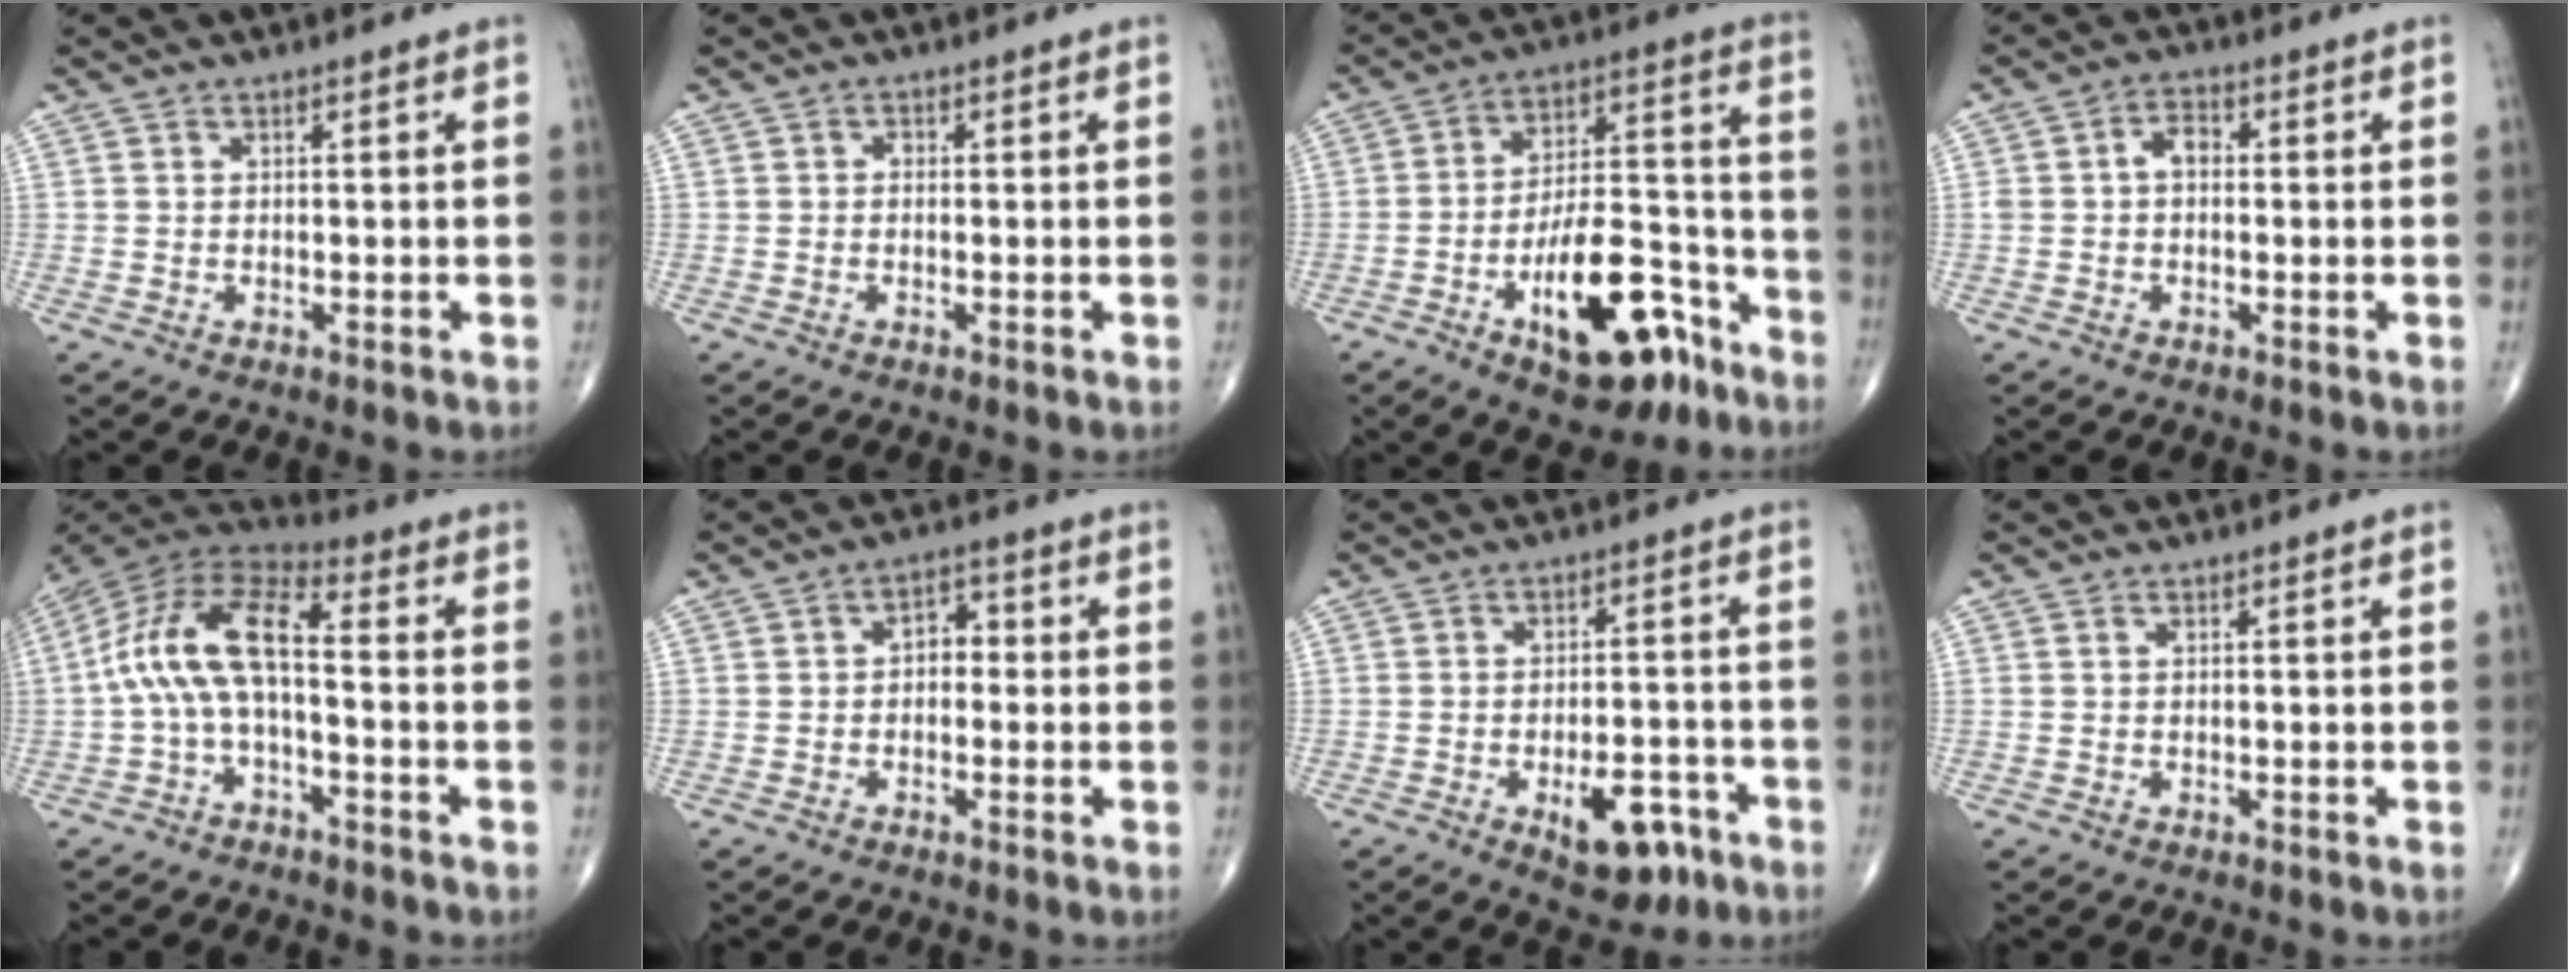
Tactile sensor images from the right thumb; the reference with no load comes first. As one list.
[{"total": 0.6, "force": [-0.1, 0.5, 0.4], "torque": [0.000, 0.003, -0.009]}, {"total": 19.0, "force": [-9.9, 8.3, 13.9], "torque": [-0.186, 0.081, -0.147]}, {"total": 3.6, "force": [0.0, 2.5, 2.6], "torque": [-0.038, 0.018, -0.007]}, {"total": 13.3, "force": [-1.5, 5.7, 11.9], "torque": [-0.234, 0.055, -0.041]}, {"total": 3.8, "force": [-0.3, 2.6, 2.7], "torque": [-0.017, 0.018, -0.018]}, {"total": 9.3, "force": [-4.5, 4.7, 6.7], "torque": [-0.070, 0.027, -0.056]}, {"total": 0.0}]